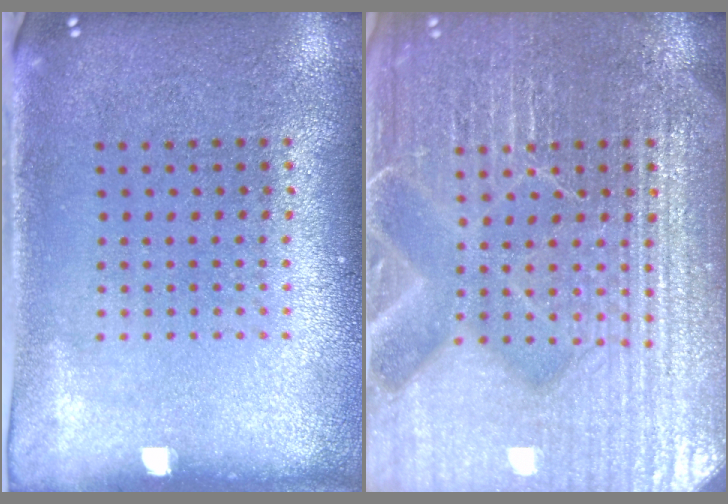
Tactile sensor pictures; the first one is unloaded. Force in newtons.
{"total": 7.4, "press": 7.3, "slide": 0.9}